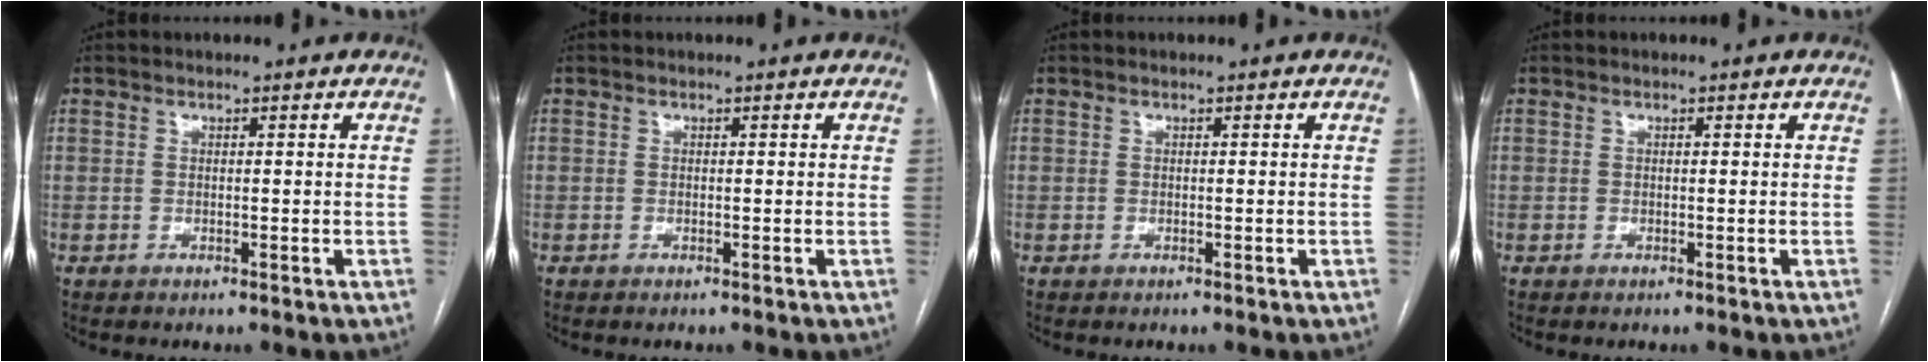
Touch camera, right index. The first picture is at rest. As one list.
[{"total": 0.0}, {"total": 0.0}, {"total": 0.0}]